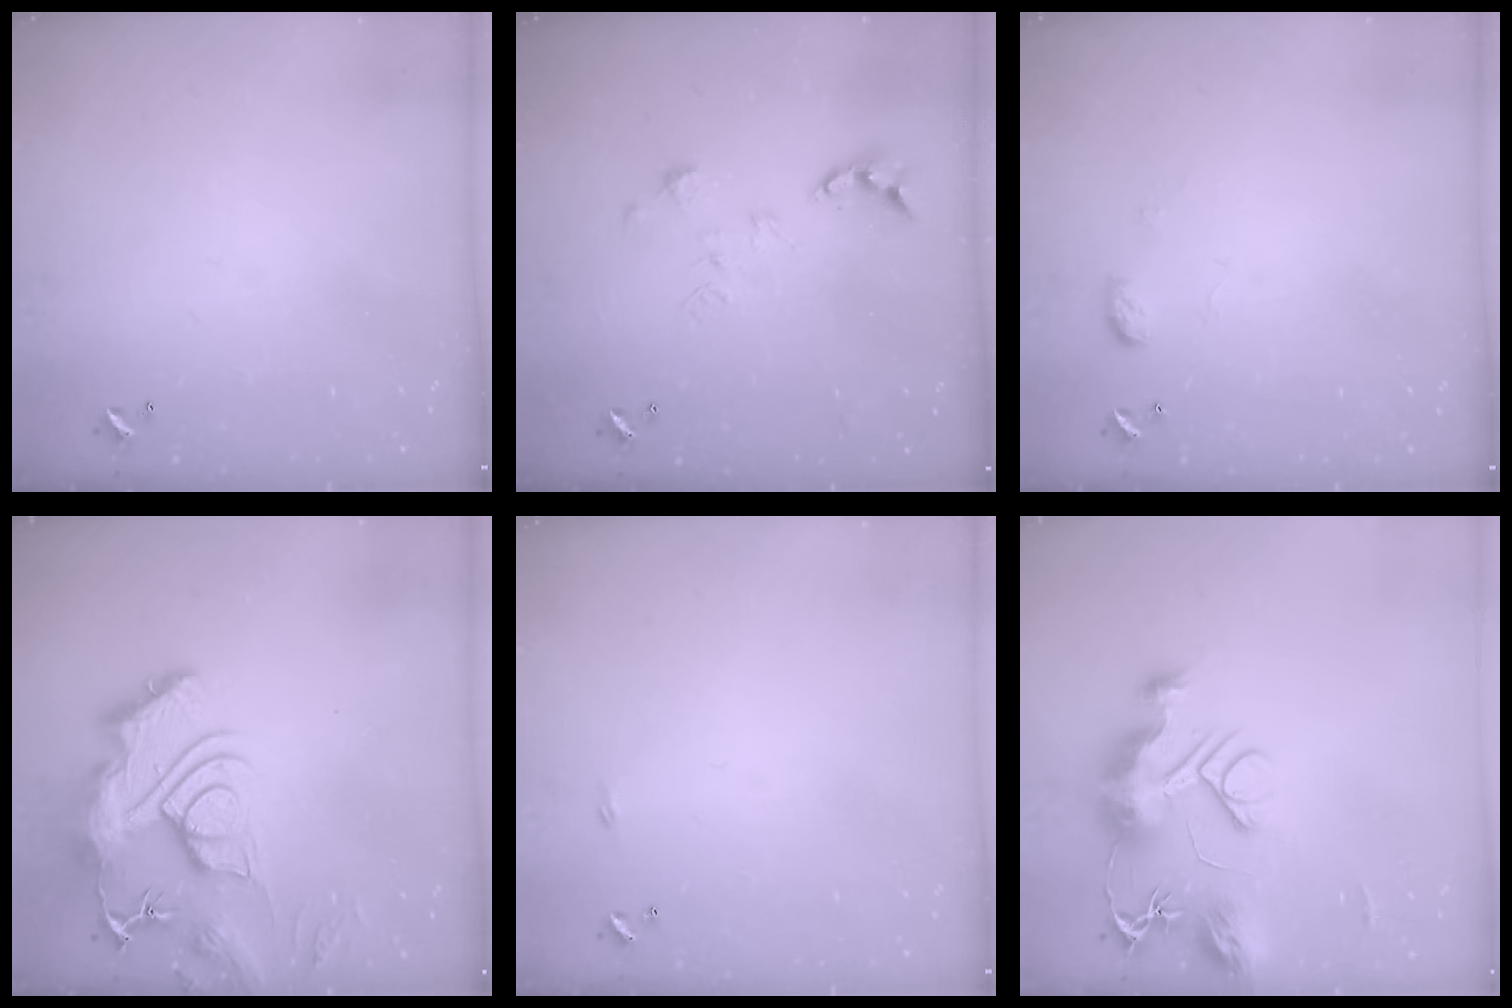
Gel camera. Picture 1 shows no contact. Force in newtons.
{"total": 0.0}
{"total": 5.3, "press": 5.2, "slide": 0.8}
{"total": 17.8, "press": 17.8, "slide": 1.8}
{"total": 2.2, "press": 2.1, "slide": 0.4}
{"total": 13.2, "press": 13.2, "slide": 1.1}